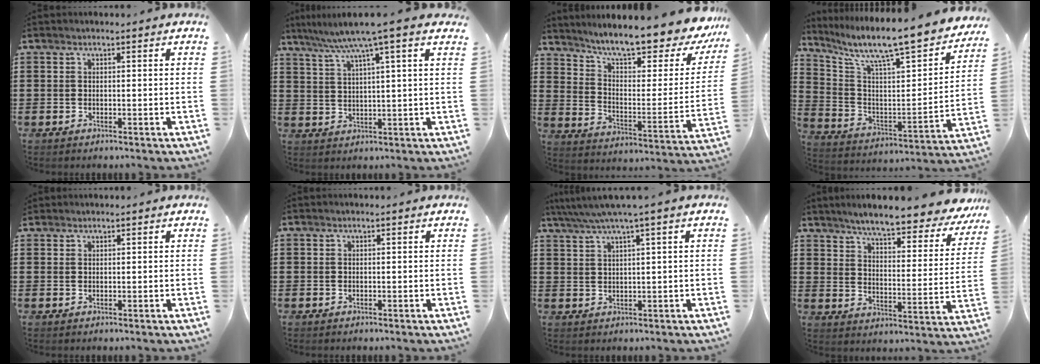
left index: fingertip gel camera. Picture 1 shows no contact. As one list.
[{"total": 6.6, "force": [4.6, -0.6, 4.7], "torque": [-0.104, -0.018, 0.075]}, {"total": 10.9, "force": [9.3, 1.0, 5.6], "torque": [-0.121, -0.068, 0.152]}, {"total": 9.7, "force": [8.4, 0.8, 4.8], "torque": [-0.115, -0.074, 0.131]}, {"total": 0.7, "force": [0.7, 0.3, 0.0], "torque": [-0.003, 0.001, 0.014]}, {"total": 0.0}, {"total": 3.7, "force": [2.0, -0.5, 3.0], "torque": [-0.062, -0.005, 0.033]}, {"total": 6.7, "force": [6.1, 0.1, 2.7], "torque": [-0.074, -0.043, 0.099]}]